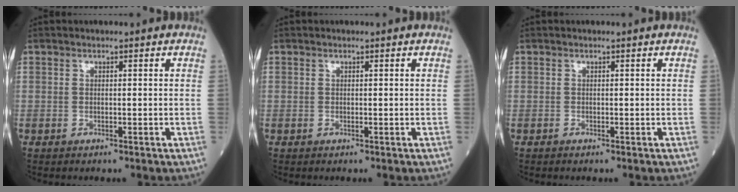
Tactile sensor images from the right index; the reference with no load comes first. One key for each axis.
{"total": 0.0}
{"total": 0.0}